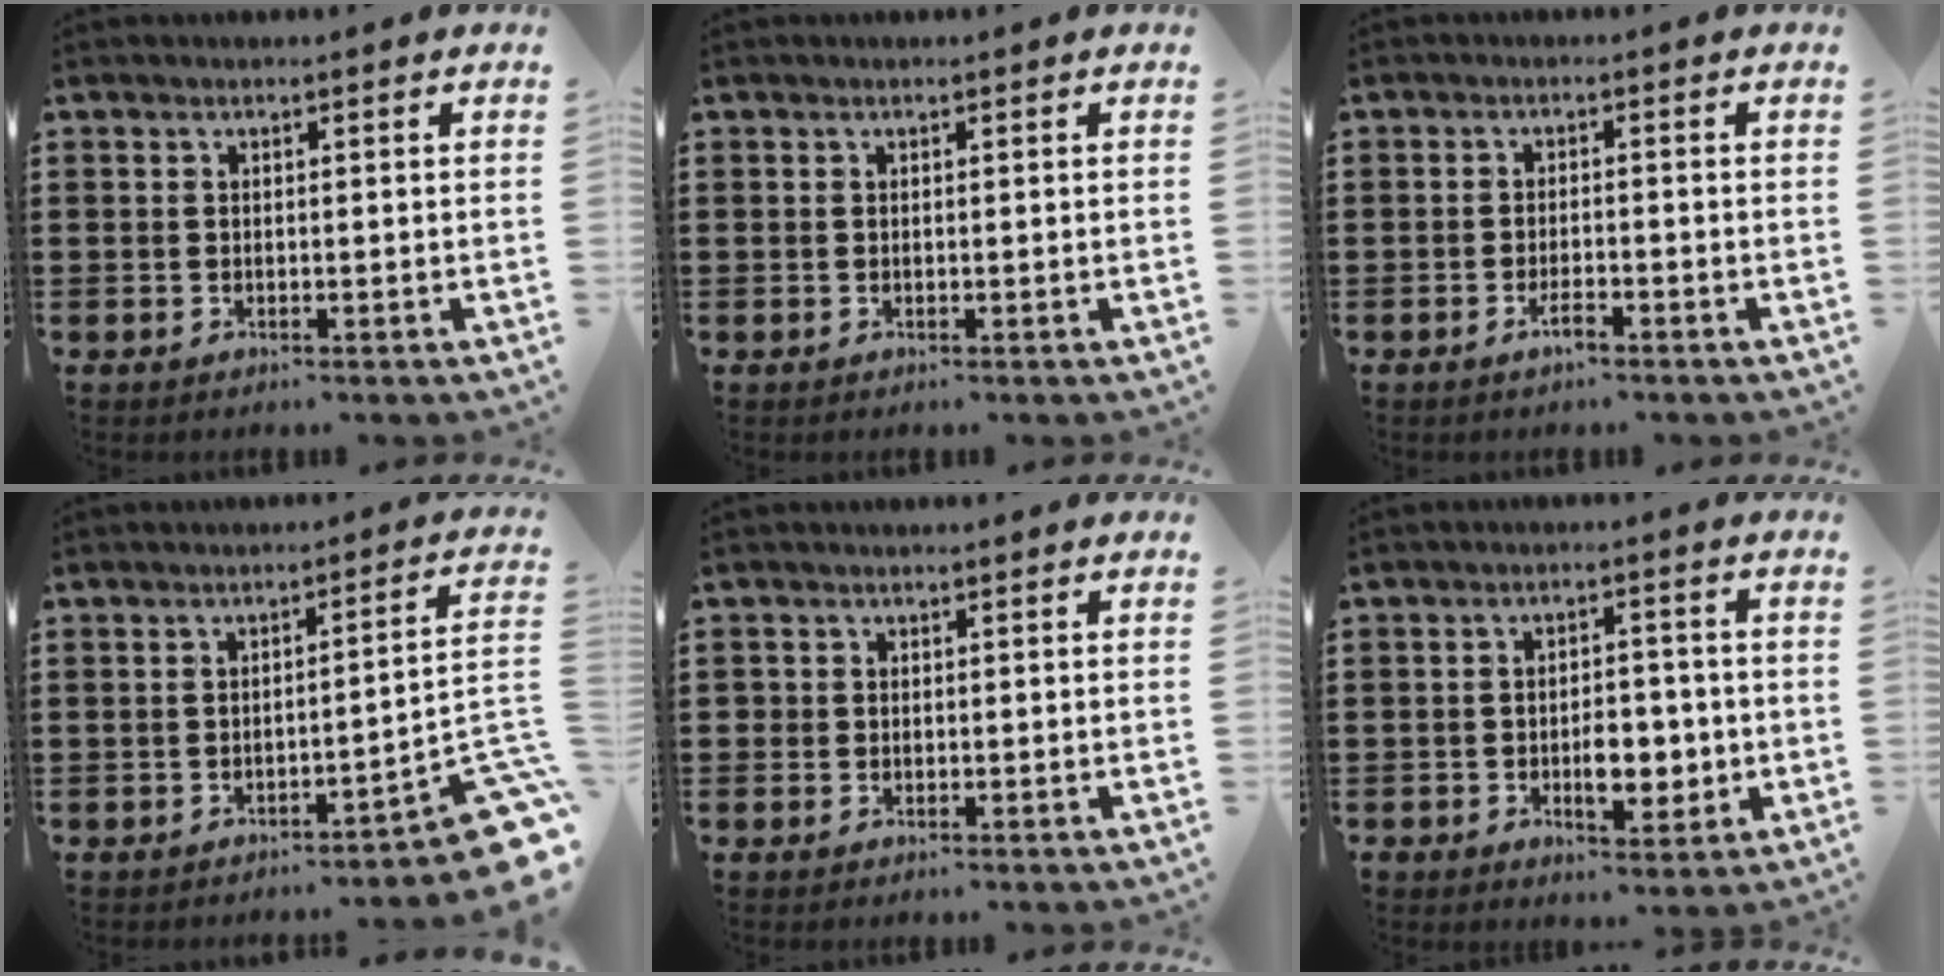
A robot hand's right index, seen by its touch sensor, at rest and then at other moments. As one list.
[{"total": 0.0}, {"total": 3.0, "force": [-2.4, 1.1, 1.4], "torque": [-0.027, 0.007, -0.047]}, {"total": 5.4, "force": [-3.5, 0.6, 4.1], "torque": [-0.051, -0.020, -0.069]}, {"total": 0.8, "force": [-0.1, 0.8, 0.0], "torque": [-0.001, 0.006, -0.003]}, {"total": 6.0, "force": [-1.6, 3.6, 4.6], "torque": [-0.065, 0.005, -0.030]}]